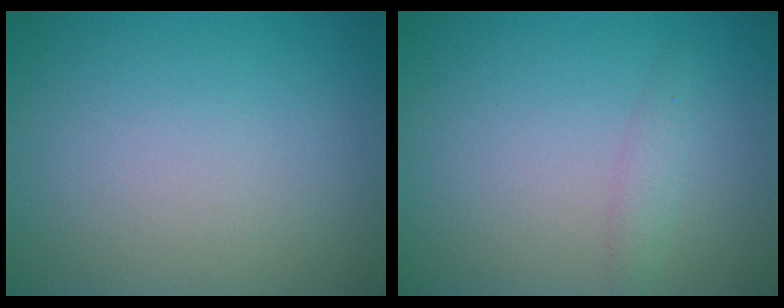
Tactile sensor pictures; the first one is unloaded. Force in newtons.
{"total": 1.3, "press": 1.3, "slide": 0.0}